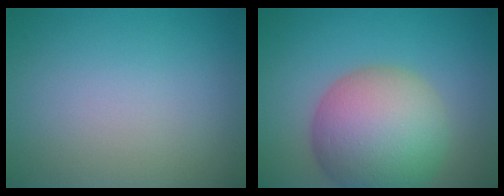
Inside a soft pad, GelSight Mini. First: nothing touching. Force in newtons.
{"total": 10.7, "press": 10.7, "slide": 0.8}